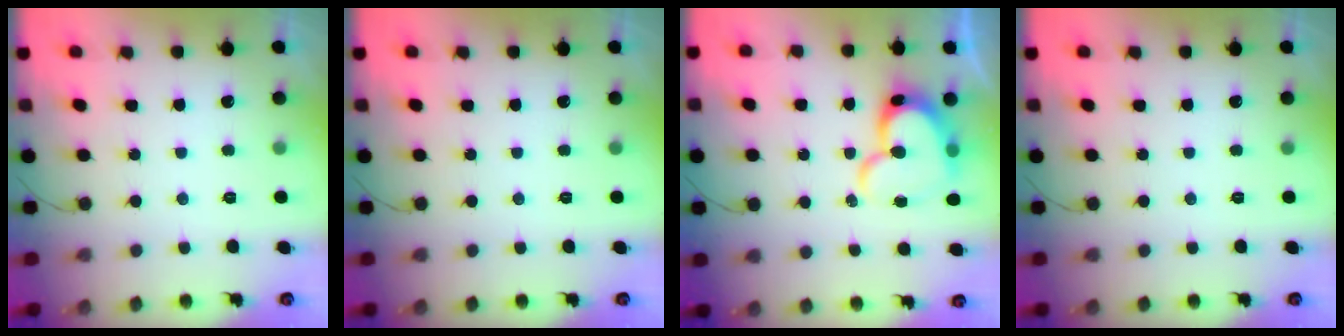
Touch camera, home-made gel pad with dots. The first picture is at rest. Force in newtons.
{"total": 0.0}
{"total": 17.0, "press": 16.9, "slide": 1.4}
{"total": 0.0}